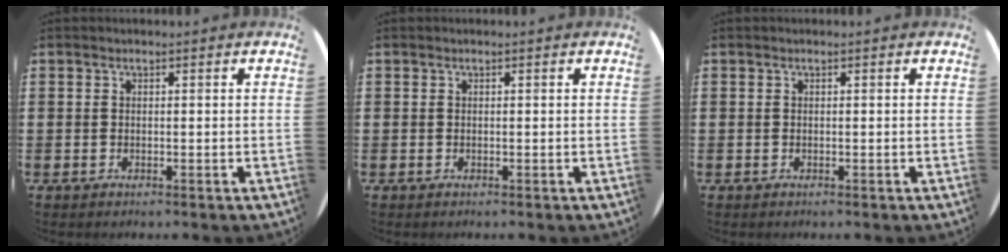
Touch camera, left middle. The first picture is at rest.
{"total": 0.0}
{"total": 0.0}